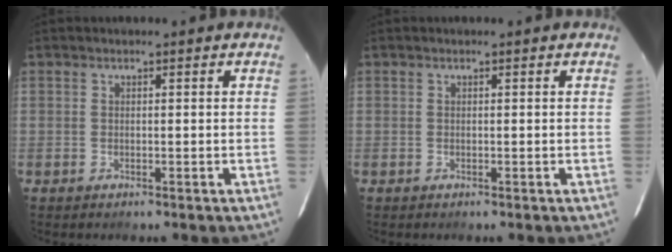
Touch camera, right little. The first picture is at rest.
{"total": 0.0}